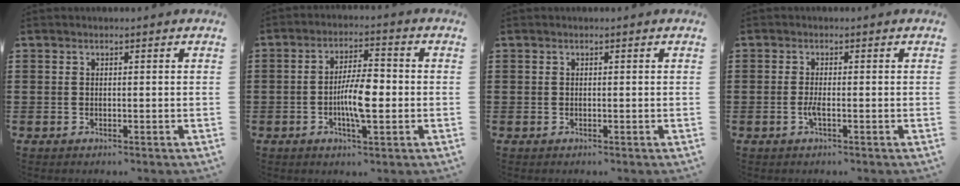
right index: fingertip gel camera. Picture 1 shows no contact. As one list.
[{"total": 7.1, "force": [-1.3, 2.1, 6.7], "torque": [-0.128, 0.001, -0.027]}, {"total": 0.0}, {"total": 1.7, "force": [-0.7, 0.2, 1.5], "torque": [-0.035, -0.003, -0.015]}]